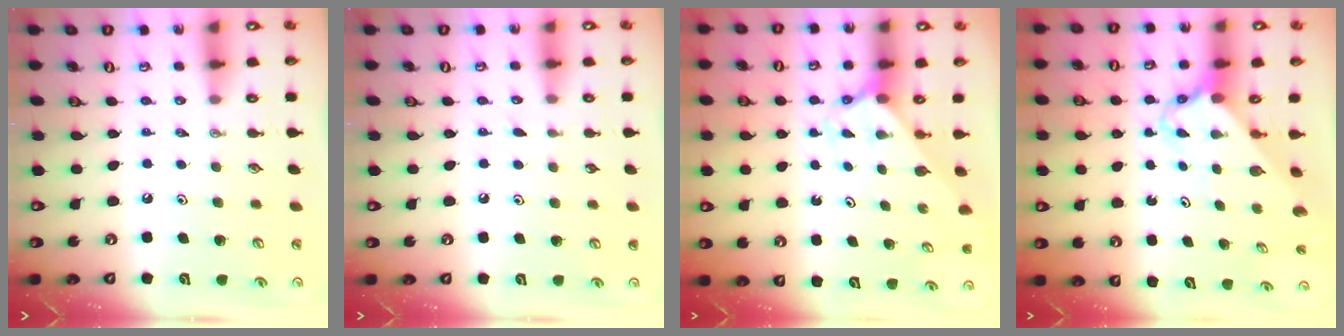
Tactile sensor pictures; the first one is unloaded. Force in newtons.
{"total": 4.7, "press": 4.6, "slide": 0.5}
{"total": 2.0, "press": 2.0, "slide": 0.1}
{"total": 2.7, "press": 2.7, "slide": 0.2}